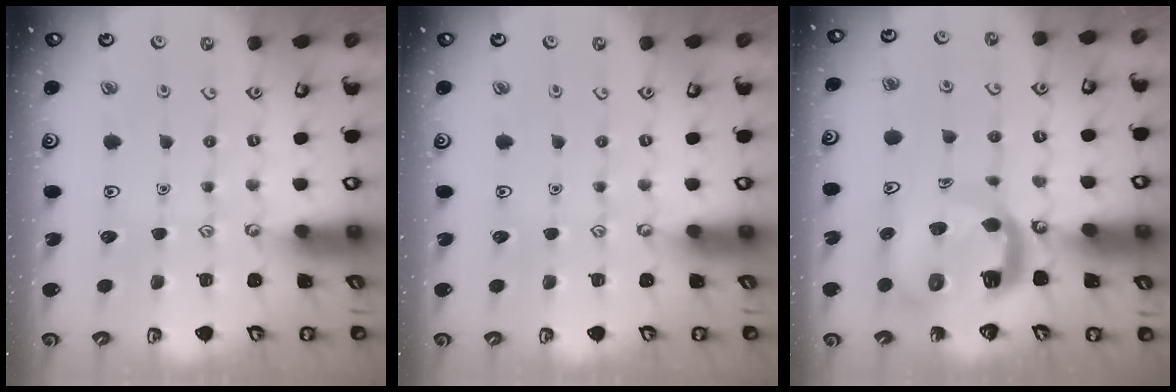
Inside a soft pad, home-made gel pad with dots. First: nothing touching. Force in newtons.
{"total": 0.0}
{"total": 11.8, "press": 11.7, "slide": 1.4}